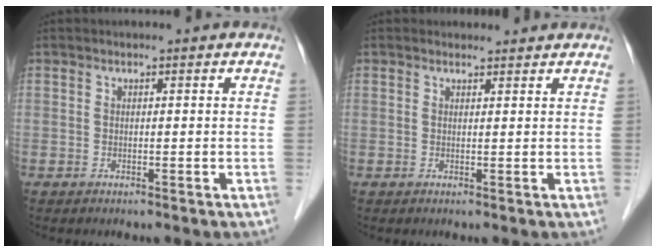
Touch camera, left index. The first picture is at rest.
{"total": 1.6, "force": [1.6, 0.4, -0.1], "torque": [-0.009, 0.005, 0.022]}